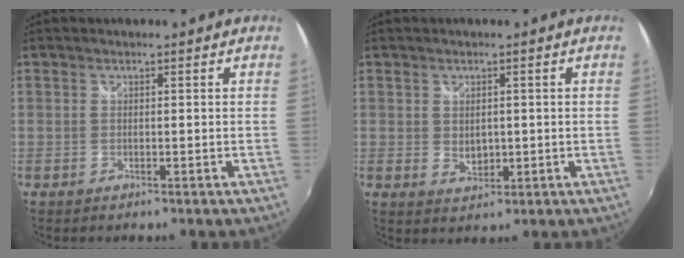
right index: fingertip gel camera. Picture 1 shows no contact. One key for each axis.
{"total": 3.2, "fx": 0.1, "fy": 2.5, "fz": 2.0, "tx": -0.030, "ty": -0.003, "tz": 0.005}